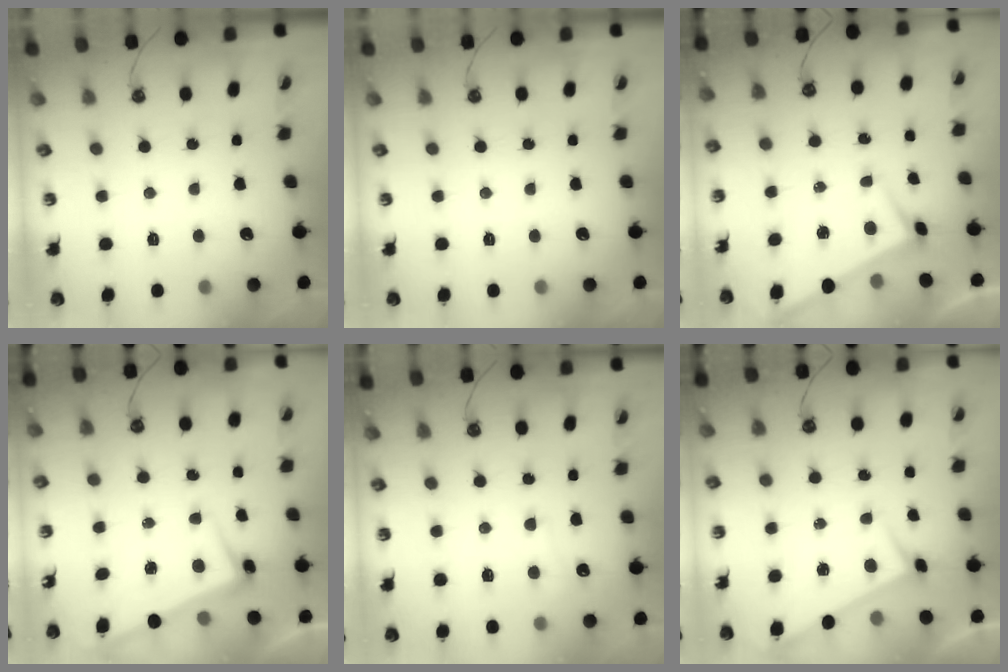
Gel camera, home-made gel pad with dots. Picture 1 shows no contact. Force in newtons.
{"total": 0.0}
{"total": 2.8, "press": 2.8, "slide": 0.1}
{"total": 2.4, "press": 2.3, "slide": 0.7}
{"total": 3.6, "press": 3.6, "slide": 0.6}
{"total": 2.9, "press": 2.9, "slide": 0.3}